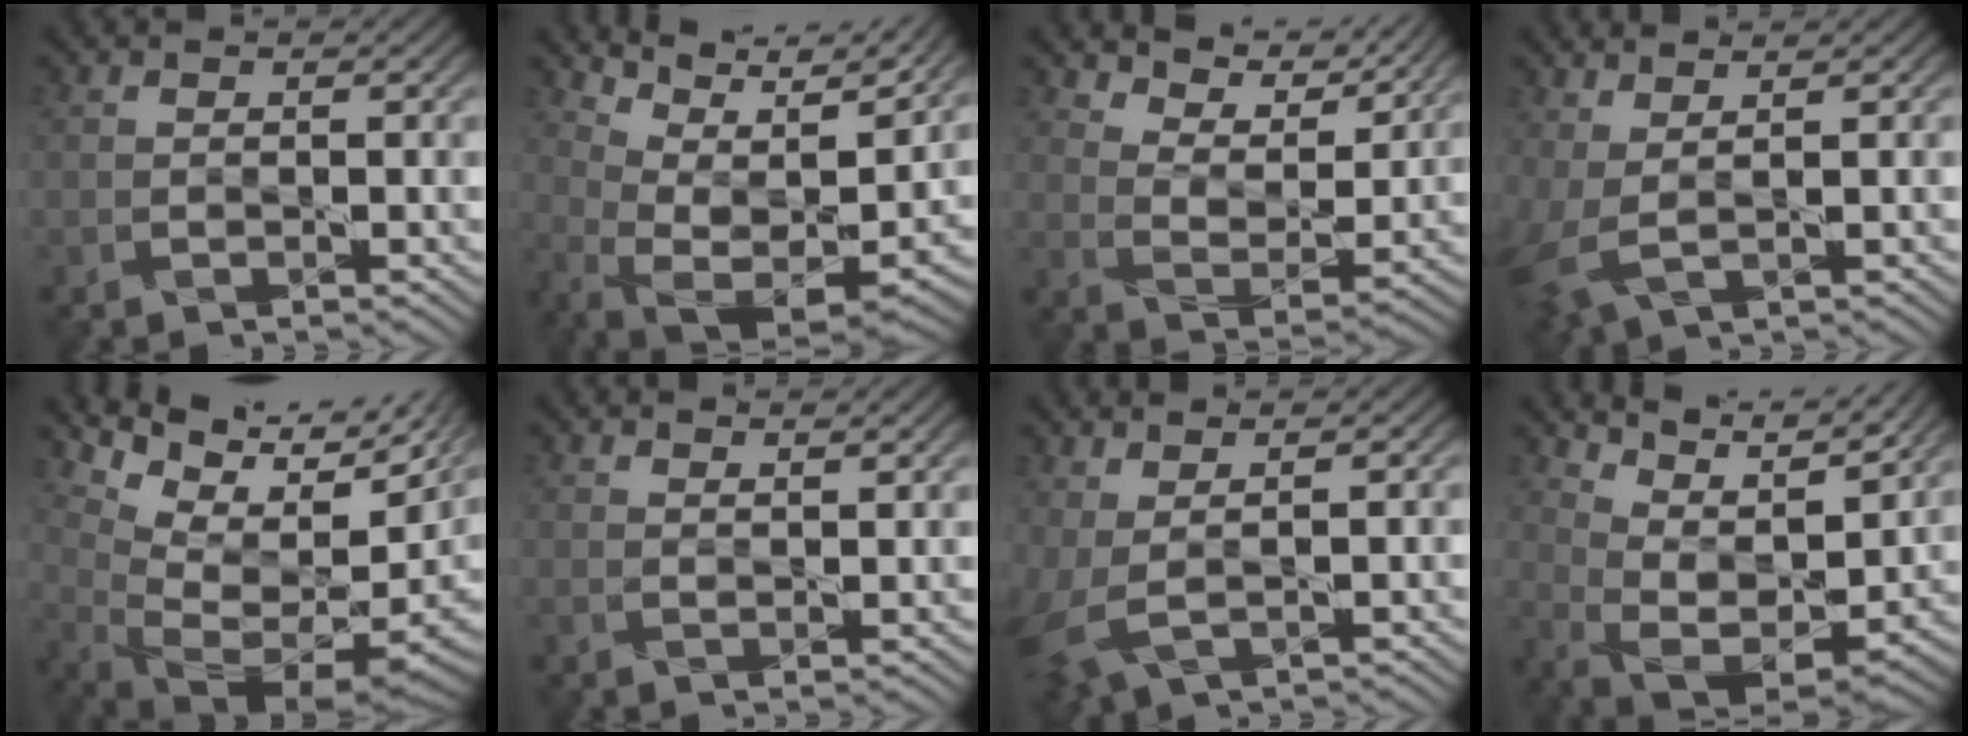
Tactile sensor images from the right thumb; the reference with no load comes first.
{"total": 12.8, "force": [7.7, 4.4, 9.3], "torque": [-0.194, -0.003, 0.137]}
{"total": 8.5, "force": [6.9, 3.1, 3.7], "torque": [-0.079, -0.010, 0.113]}
{"total": 4.1, "force": [1.3, 1.5, 3.5], "torque": [-0.102, 0.001, 0.029]}
{"total": 15.9, "force": [3.4, 8.4, 13.1], "torque": [-0.182, 0.011, 0.115]}
{"total": 1.9, "force": [1.6, 0.3, 0.8], "torque": [-0.017, -0.004, 0.033]}
{"total": 4.7, "force": [1.2, 2.1, 4.0], "torque": [-0.121, -0.004, 0.030]}
{"total": 12.7, "force": [9.4, 3.8, 7.7], "torque": [-0.173, -0.012, 0.152]}